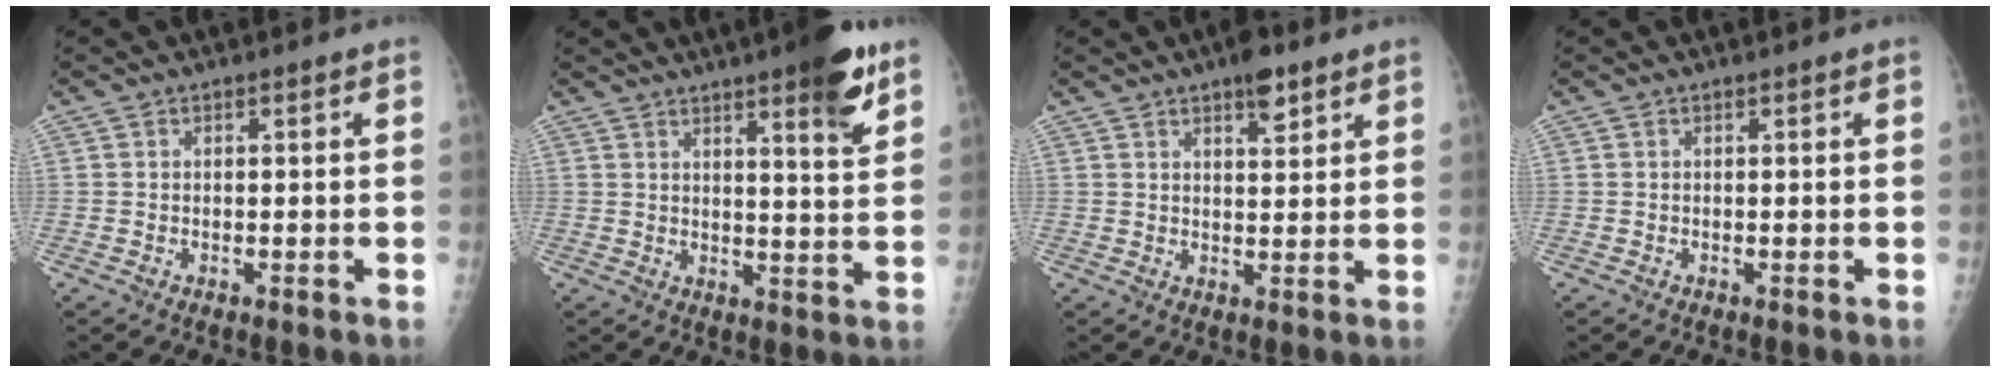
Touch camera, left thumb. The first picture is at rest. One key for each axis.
{"total": 10.6, "fx": 6.5, "fy": 1.7, "fz": 8.2, "tx": -0.097, "ty": -0.035, "tz": 0.085}
{"total": 5.2, "fx": 3.4, "fy": 1.9, "fz": 3.5, "tx": -0.040, "ty": -0.018, "tz": 0.048}
{"total": 0.0}